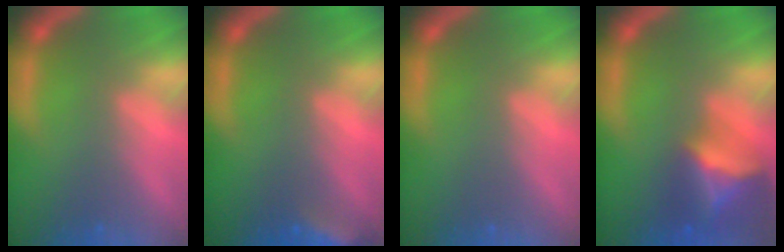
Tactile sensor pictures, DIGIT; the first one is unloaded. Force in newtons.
{"total": 3.5}
{"total": 0.0}
{"total": 7.5}